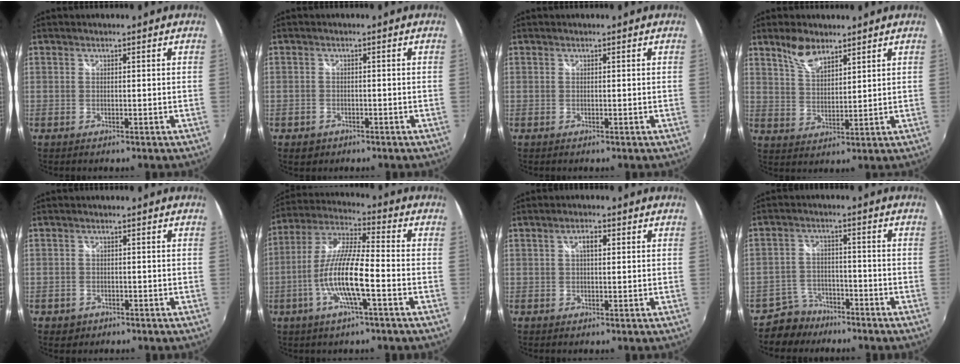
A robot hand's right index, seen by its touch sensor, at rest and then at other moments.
{"total": 2.7, "force": [-1.5, 2.2, 0.7], "torque": [-0.022, -0.001, -0.023]}
{"total": 0.0}
{"total": 6.3, "force": [4.7, 2.6, 3.3], "torque": [-0.056, 0.003, 0.092]}
{"total": 2.7, "force": [-1.3, 2.2, 0.6], "torque": [-0.020, -0.001, -0.019]}
{"total": 12.8, "force": [-4.3, 1.8, 11.9], "torque": [-0.238, -0.005, -0.083]}
{"total": 2.3, "force": [0.6, 1.0, 2.0], "torque": [-0.035, 0.007, 0.007]}
{"total": 6.5, "force": [-5.1, 3.9, 0.5], "torque": [-0.027, 0.015, -0.088]}